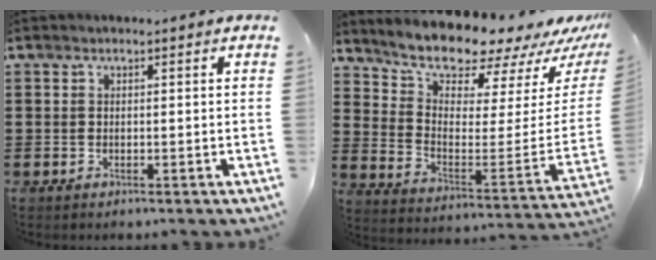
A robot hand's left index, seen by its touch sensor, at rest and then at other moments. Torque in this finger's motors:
{"motor_torque": [2.14, 0.00, 1.05, 0.21]}